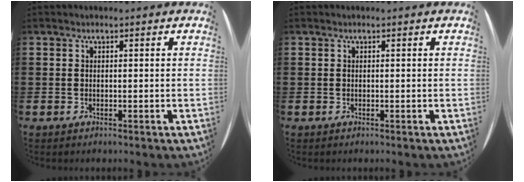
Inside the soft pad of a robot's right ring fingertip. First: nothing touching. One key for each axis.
{"total": 0.0}